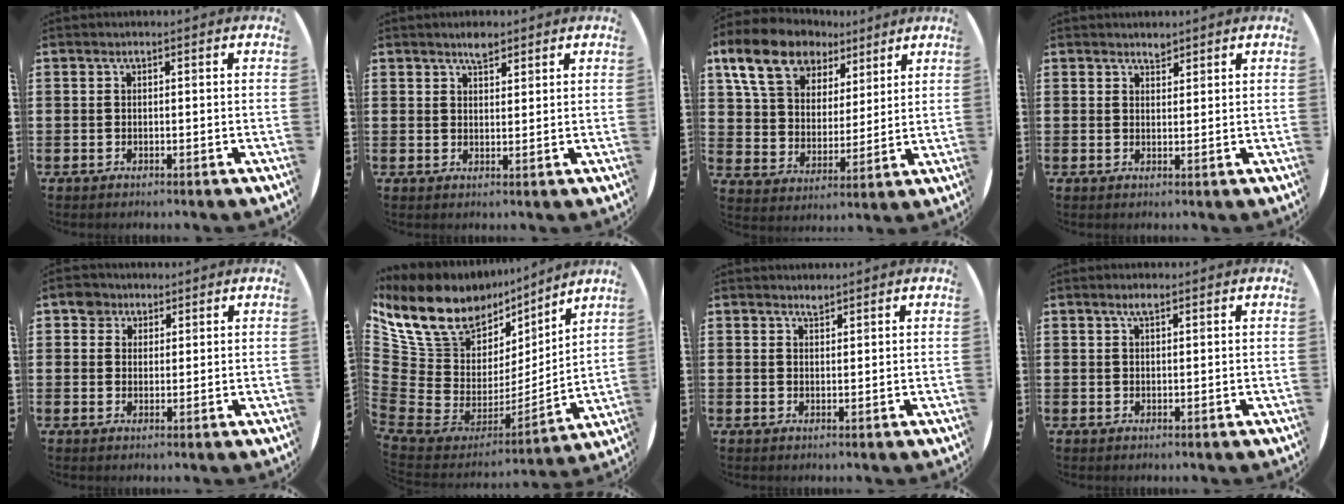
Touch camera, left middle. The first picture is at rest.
{"total": 2.4, "force": [2.1, 0.8, 0.9], "torque": [-0.012, 0.001, 0.037]}
{"total": 12.2, "force": [8.9, 7.0, 4.5], "torque": [-0.116, -0.016, 0.168]}
{"total": 1.5, "force": [1.4, 0.4, 0.1], "torque": [0.004, -0.002, 0.025]}
{"total": 3.0, "force": [2.2, 2.1, 0.2], "torque": [0.004, 0.001, 0.040]}
{"total": 12.9, "force": [9.4, 7.7, 4.3], "torque": [-0.138, -0.071, 0.172]}
{"total": 1.0, "force": [1.0, 0.1, 0.0], "torque": [0.007, -0.003, 0.018]}
{"total": 1.5, "force": [1.0, 0.4, 1.0], "torque": [-0.020, 0.004, 0.017]}